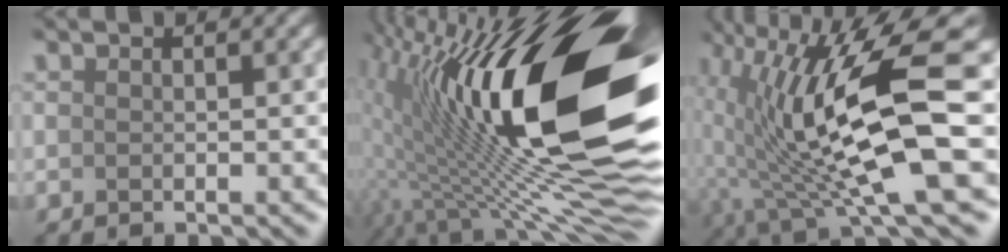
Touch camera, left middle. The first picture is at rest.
{"total": 17.2, "force": [2.4, 6.1, 15.9], "torque": [-0.279, 0.013, 0.052]}
{"total": 9.8, "force": [-0.8, 1.6, 9.7], "torque": [-0.206, -0.006, 0.005]}